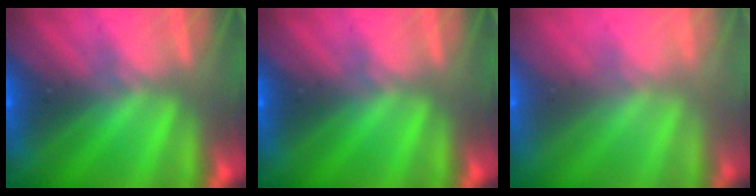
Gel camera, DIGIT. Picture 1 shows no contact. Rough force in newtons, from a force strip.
{"total": 0.0}
{"total": 7.1}